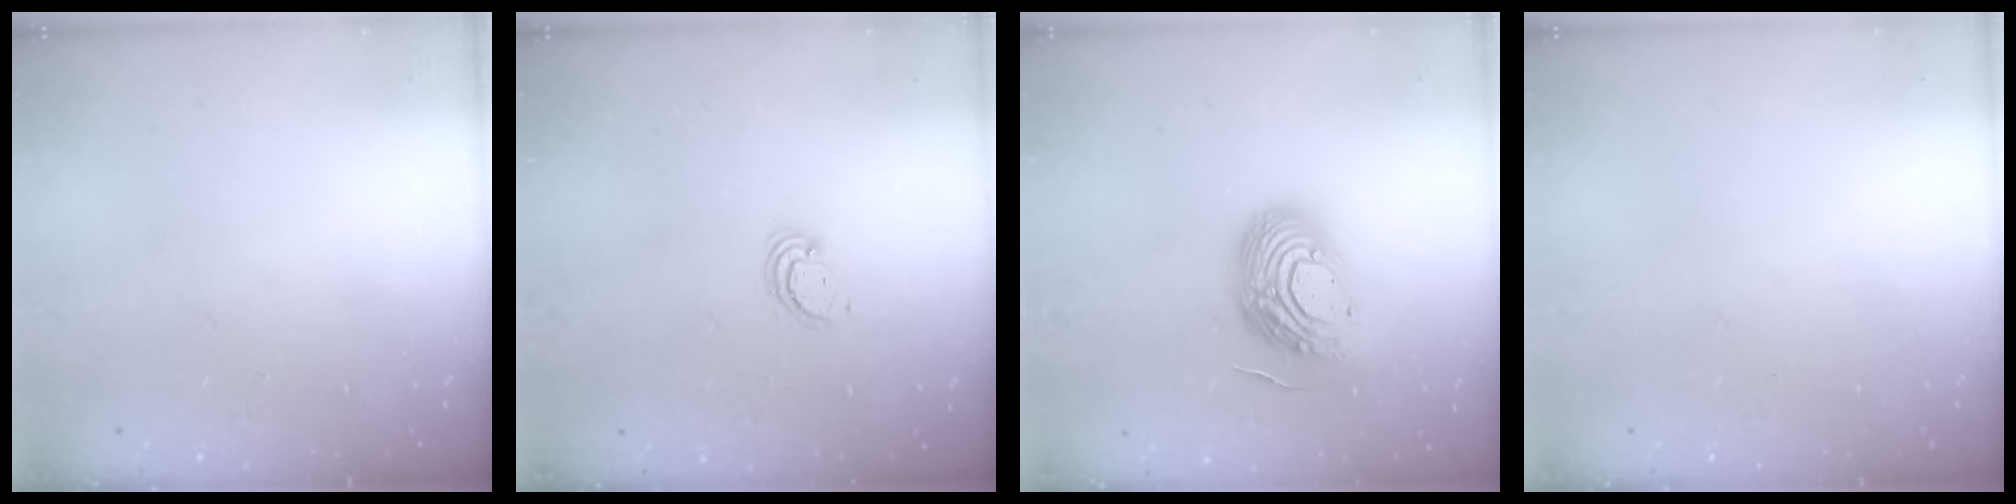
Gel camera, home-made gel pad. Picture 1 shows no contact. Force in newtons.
{"total": 2.6, "press": 2.6, "slide": 0.3}
{"total": 14.4, "press": 14.3, "slide": 1.4}
{"total": 0.0}